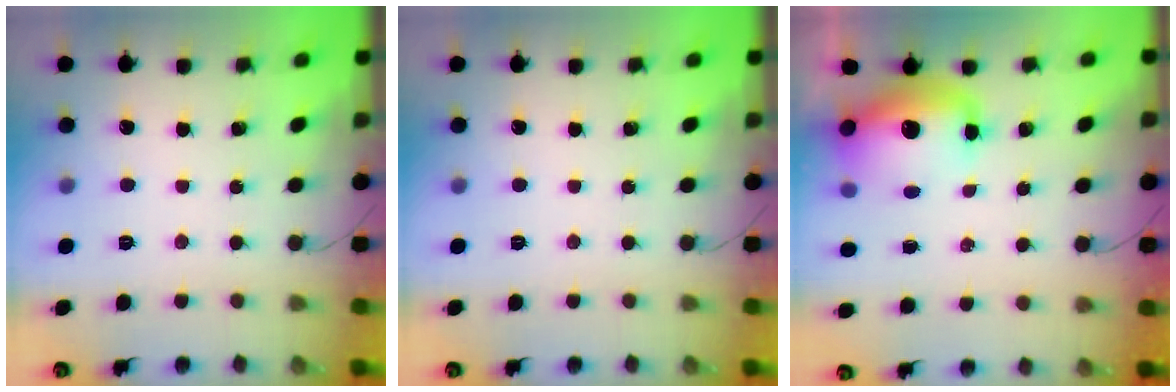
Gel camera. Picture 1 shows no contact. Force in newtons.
{"total": 0.0}
{"total": 12.3, "press": 11.8, "slide": 3.4}